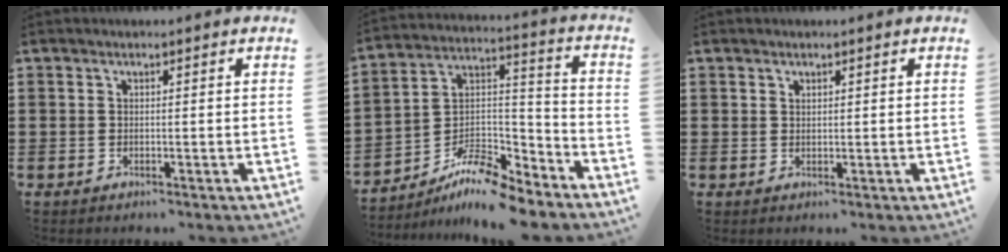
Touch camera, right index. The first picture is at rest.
{"total": 9.5, "force": [-8.2, 2.5, 4.1], "torque": [-0.076, 0.022, -0.161]}
{"total": 0.9, "force": [0.7, 0.5, 0.1], "torque": [-0.004, 0.003, 0.014]}